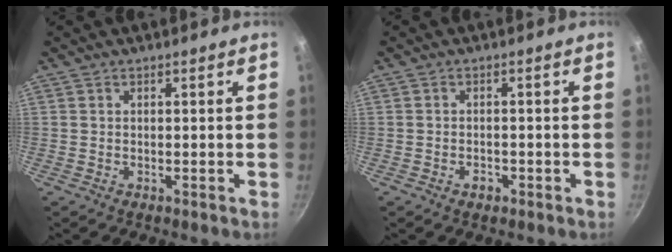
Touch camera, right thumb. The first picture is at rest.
{"total": 2.0, "force": [-1.0, 1.3, 1.0], "torque": [-0.012, 0.011, -0.014]}